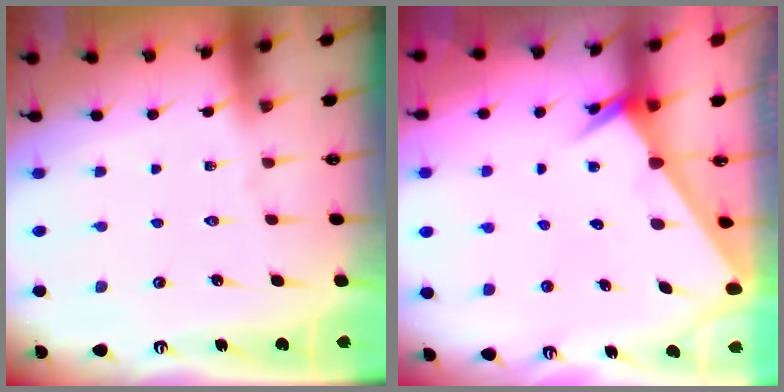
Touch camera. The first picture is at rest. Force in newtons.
{"total": 2.6, "press": 2.6, "slide": 0.1}